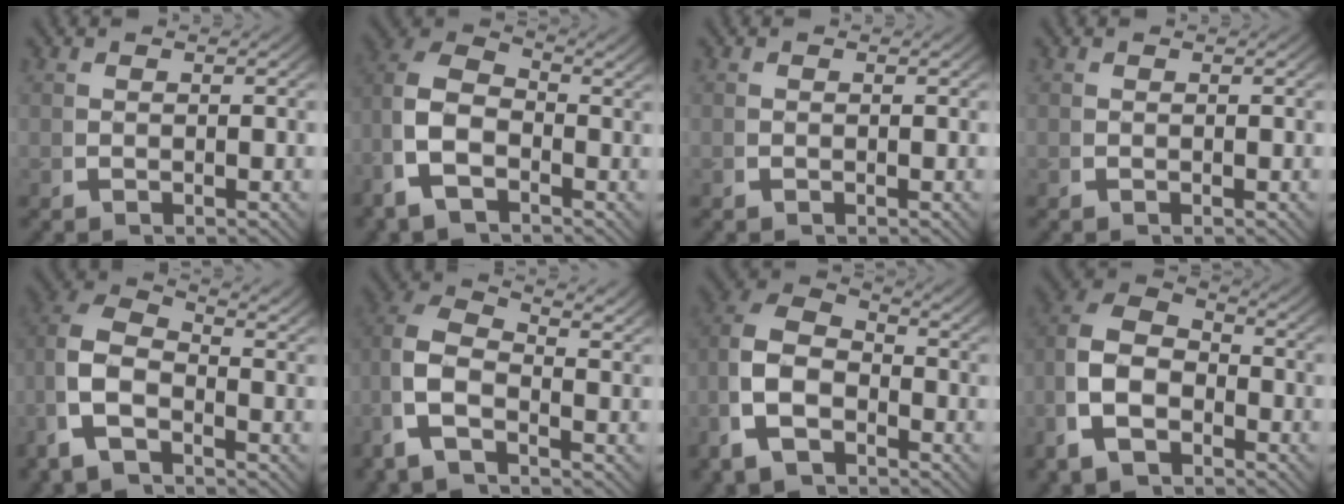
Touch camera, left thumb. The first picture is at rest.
{"total": 6.9, "force": [-0.3, 4.8, 4.9], "torque": [-0.111, -0.012, -0.011]}
{"total": 0.0}
{"total": 0.0}
{"total": 5.9, "force": [0.1, 3.9, 4.4], "torque": [-0.102, -0.011, -0.009]}
{"total": 5.4, "force": [0.3, 3.2, 4.4], "torque": [-0.109, -0.014, -0.004]}
{"total": 7.6, "force": [-0.4, 5.5, 5.2], "torque": [-0.117, -0.016, -0.009]}
{"total": 8.3, "force": [-0.3, 6.2, 5.5], "torque": [-0.120, -0.013, -0.009]}